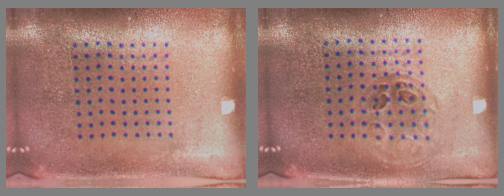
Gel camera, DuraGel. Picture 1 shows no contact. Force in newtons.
{"total": 0.9, "press": 0.9, "slide": 0.2}